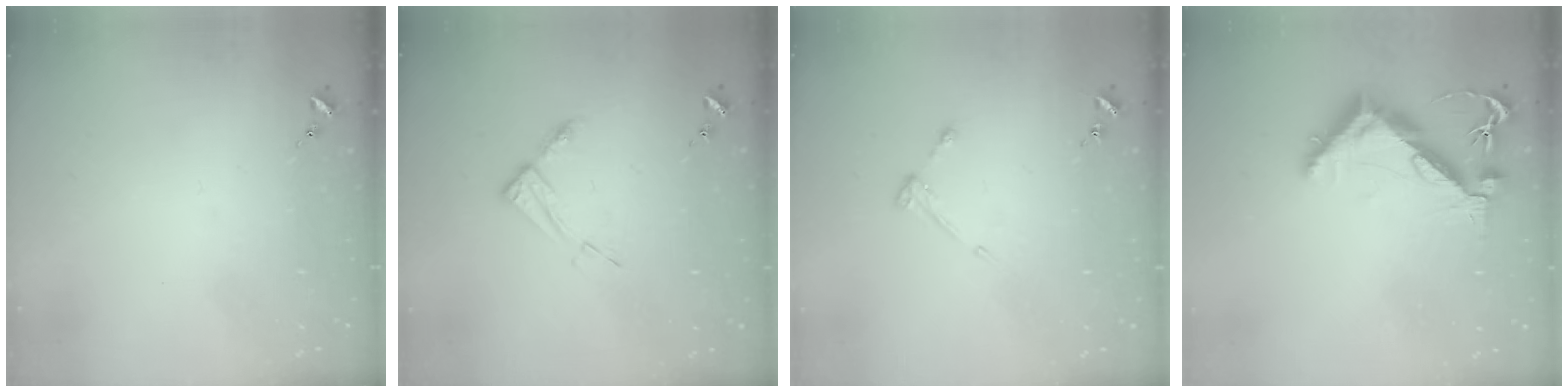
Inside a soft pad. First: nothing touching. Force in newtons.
{"total": 7.7, "press": 7.7, "slide": 0.6}
{"total": 3.2, "press": 3.1, "slide": 0.5}
{"total": 11.0, "press": 10.9, "slide": 1.1}